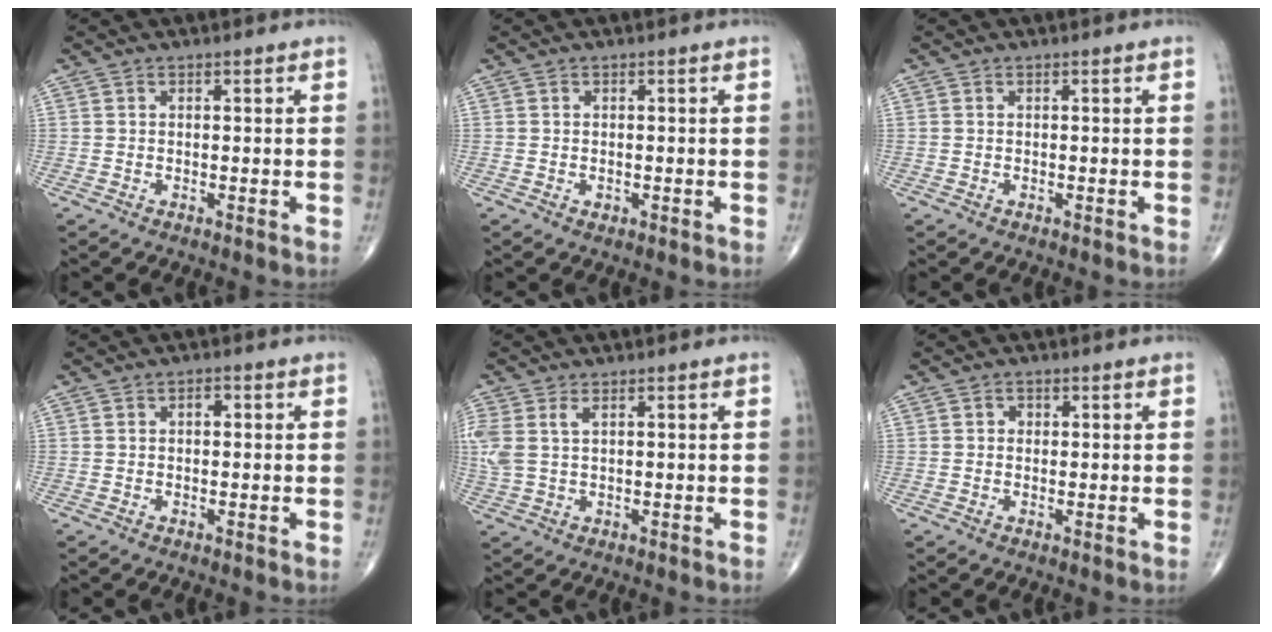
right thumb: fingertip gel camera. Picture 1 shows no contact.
{"total": 0.7, "force": [-0.2, 0.6, 0.4], "torque": [-0.003, 0.000, -0.002]}
{"total": 0.0}
{"total": 1.2, "force": [0.3, 0.8, 0.9], "torque": [-0.011, 0.004, 0.002]}
{"total": 6.2, "force": [1.9, 3.4, 4.8], "torque": [-0.140, 0.013, 0.047]}
{"total": 1.3, "force": [0.3, 1.1, 0.5], "torque": [0.001, 0.002, 0.002]}